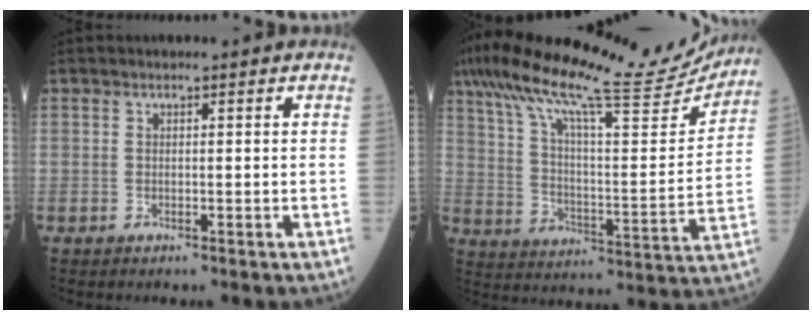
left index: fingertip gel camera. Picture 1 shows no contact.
{"total": 25.2, "force": [21.8, 2.8, 12.3], "torque": [-0.223, -0.005, 0.316]}